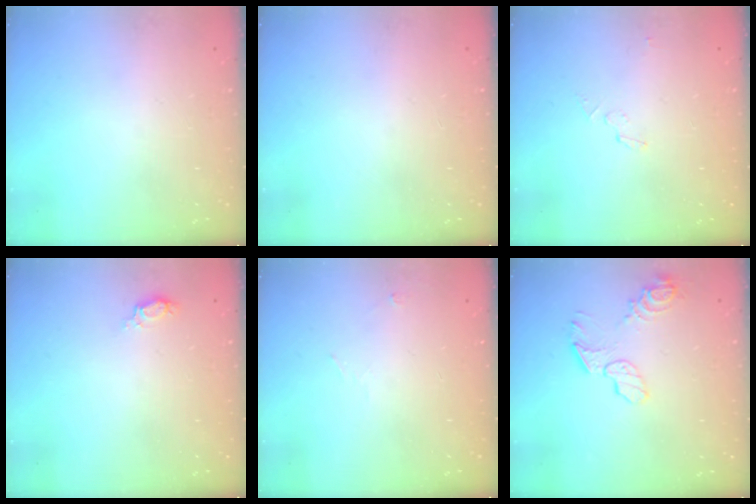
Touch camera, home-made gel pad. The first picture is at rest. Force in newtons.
{"total": 1.2, "press": 1.1, "slide": 0.2}
{"total": 2.9, "press": 2.9, "slide": 0.3}
{"total": 5.2, "press": 4.9, "slide": 1.7}
{"total": 3.8, "press": 3.1, "slide": 2.2}
{"total": 9.1, "press": 9.1, "slide": 0.3}